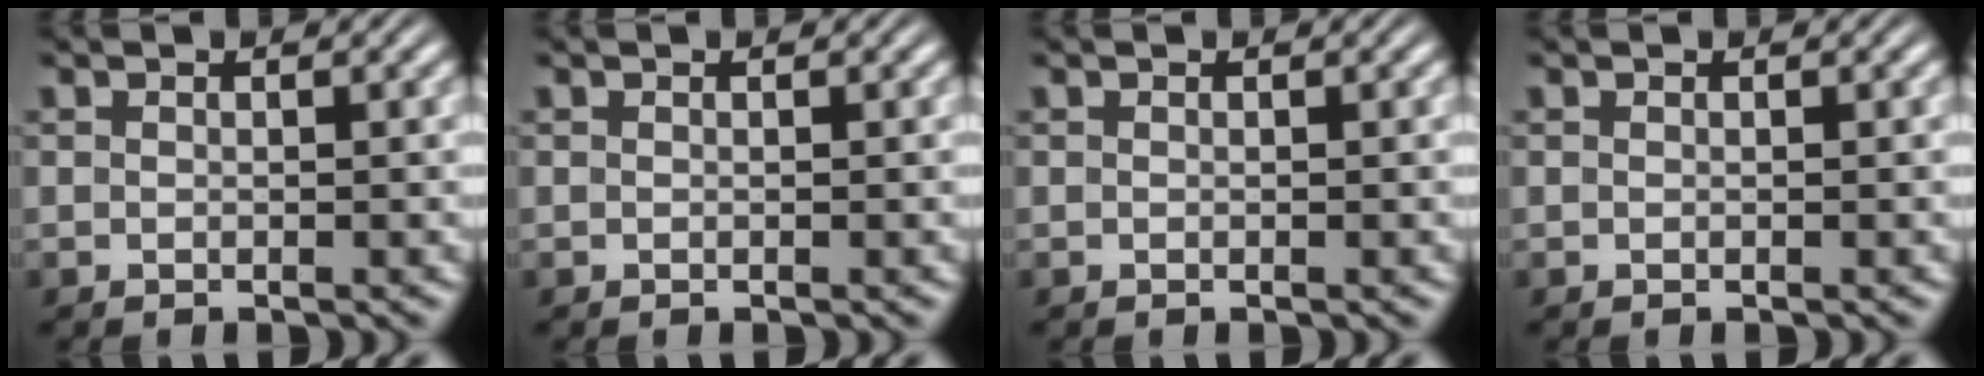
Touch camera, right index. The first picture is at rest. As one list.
[{"total": 0.0}, {"total": 0.0}, {"total": 0.0}]